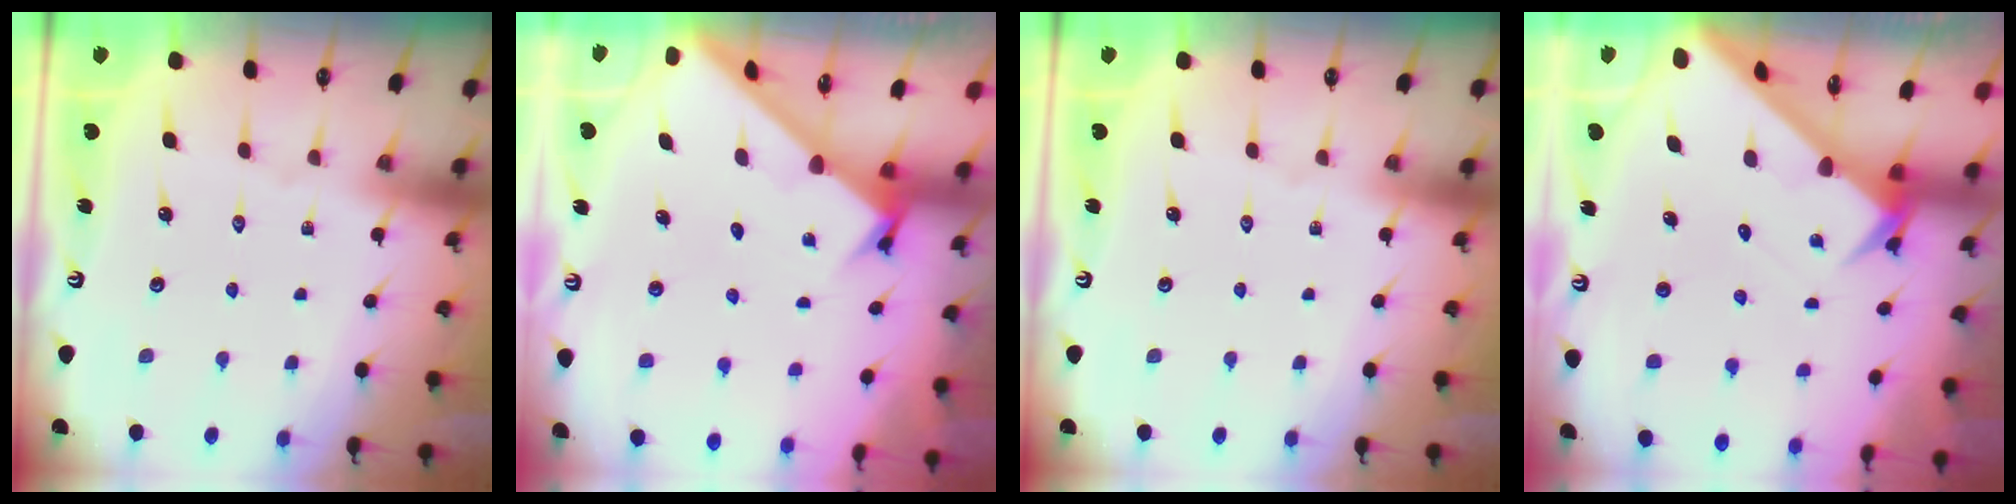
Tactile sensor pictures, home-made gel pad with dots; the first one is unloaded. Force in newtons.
{"total": 1.9, "press": 1.9, "slide": 0.1}
{"total": 0.0}
{"total": 3.2, "press": 3.2, "slide": 0.2}